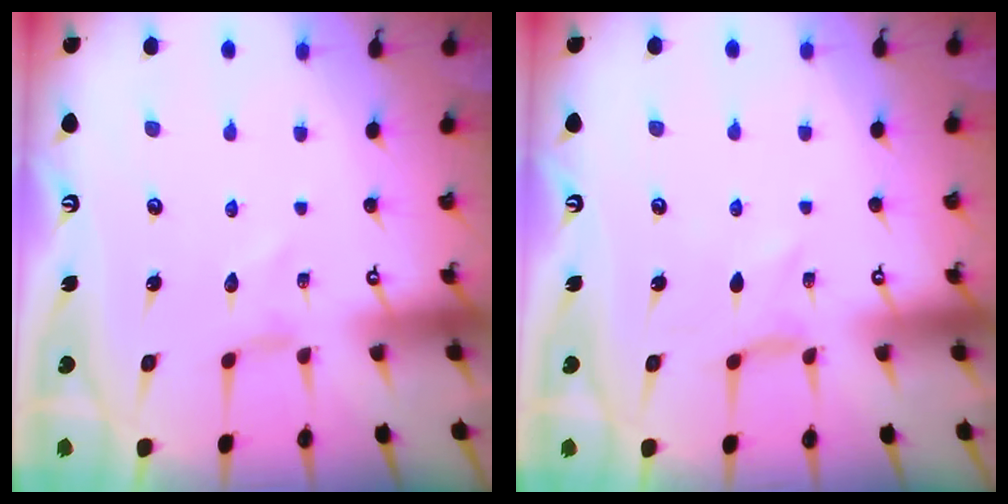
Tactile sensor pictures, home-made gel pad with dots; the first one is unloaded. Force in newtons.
{"total": 0.0}